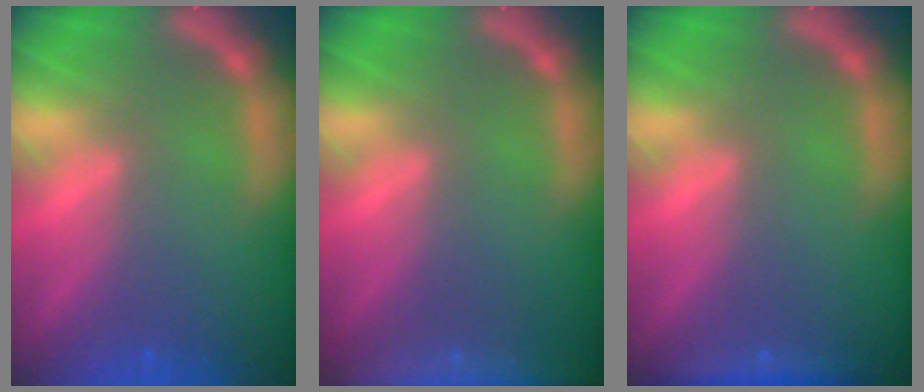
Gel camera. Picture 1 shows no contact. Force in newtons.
{"total": 8.0}
{"total": 1.9}